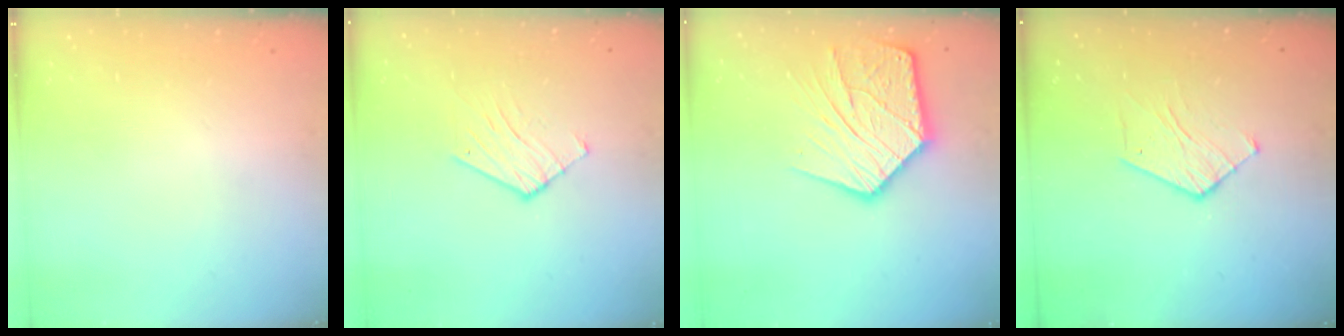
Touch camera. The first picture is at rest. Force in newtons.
{"total": 6.8, "press": 6.7, "slide": 0.4}
{"total": 18.7, "press": 18.7, "slide": 1.7}
{"total": 6.5, "press": 6.5, "slide": 0.3}